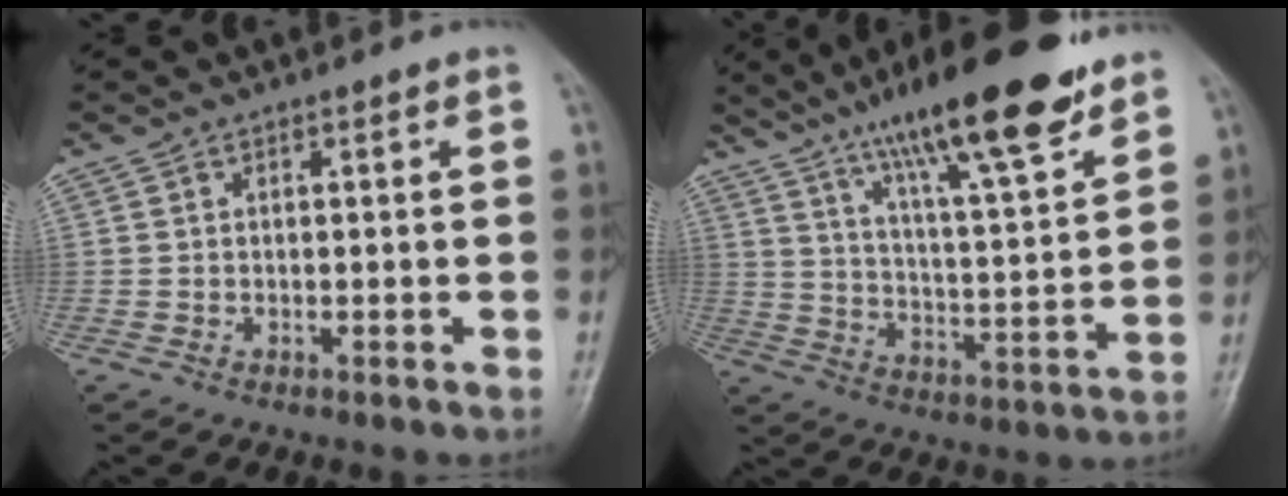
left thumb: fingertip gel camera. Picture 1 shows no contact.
{"total": 20.5, "force": [14.1, 3.9, 14.3], "torque": [-0.207, -0.058, 0.230]}